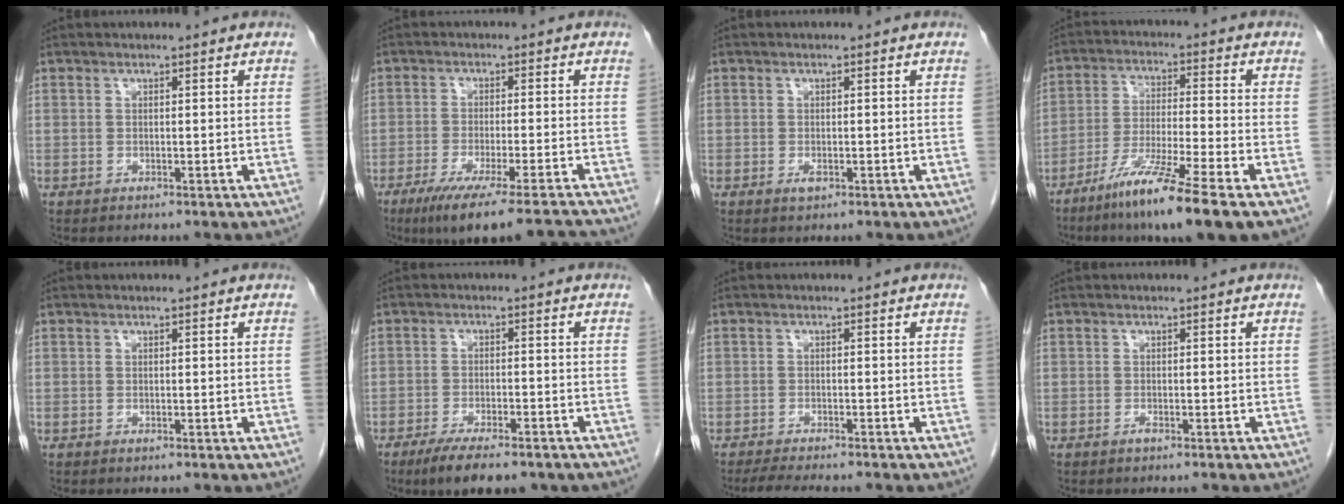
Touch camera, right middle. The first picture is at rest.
{"total": 14.1, "force": [-12.1, -1.0, 7.3], "torque": [-0.095, -0.034, -0.183]}
{"total": 1.0, "force": [-0.4, 0.4, 0.8], "torque": [-0.015, -0.001, -0.005]}
{"total": 11.4, "force": [-7.4, -0.9, 8.7], "torque": [-0.168, -0.040, -0.135]}
{"total": 0.0}
{"total": 9.0, "force": [-6.7, 2.3, 5.5], "torque": [-0.082, -0.014, -0.098]}
{"total": 5.8, "force": [-5.0, 0.5, 2.8], "torque": [-0.039, -0.013, -0.077]}
{"total": 0.6, "force": [-0.5, 0.0, 0.4], "torque": [-0.011, 0.000, -0.009]}